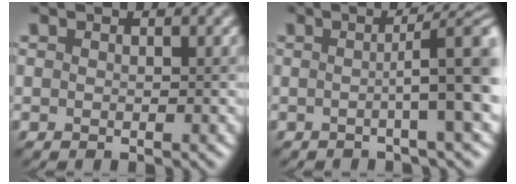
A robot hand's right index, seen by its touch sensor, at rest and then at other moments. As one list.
[{"total": 6.9, "force": [0.0, 1.2, 6.8], "torque": [-0.078, 0.007, -0.003]}]